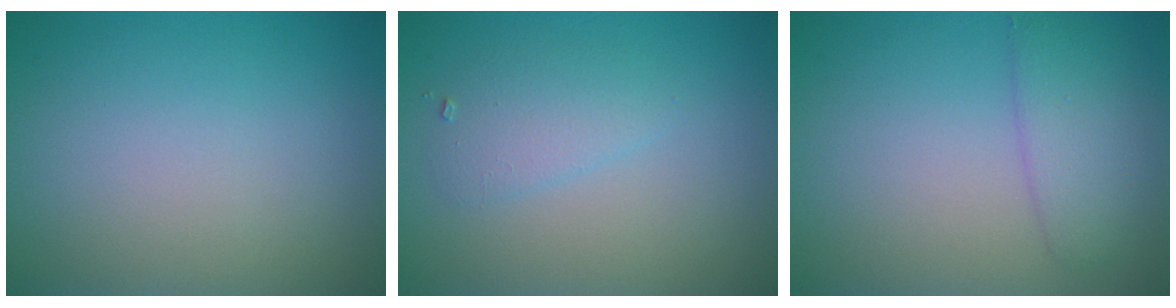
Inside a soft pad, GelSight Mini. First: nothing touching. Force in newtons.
{"total": 2.0, "press": 2.0, "slide": 0.1}
{"total": 2.9, "press": 2.9, "slide": 0.1}